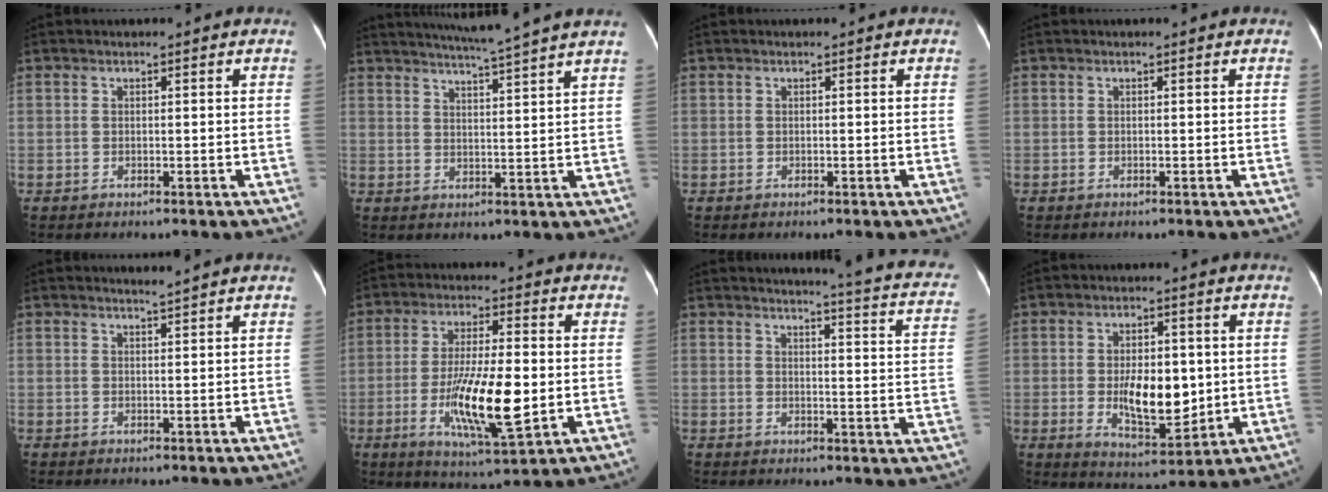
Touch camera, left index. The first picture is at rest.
{"total": 10.8, "force": [9.5, -2.0, 4.8], "torque": [-0.079, -0.004, 0.125]}
{"total": 0.0}
{"total": 0.0}
{"total": 1.3, "force": [1.2, -0.6, 0.2], "torque": [-0.014, -0.008, 0.026]}
{"total": 12.9, "force": [-2.3, 2.2, 12.5], "torque": [-0.230, -0.016, -0.037]}
{"total": 14.9, "force": [13.4, 0.5, 6.4], "torque": [-0.068, -0.068, 0.123]}
{"total": 9.8, "force": [-0.4, 4.4, 8.8], "torque": [-0.147, -0.006, 0.005]}